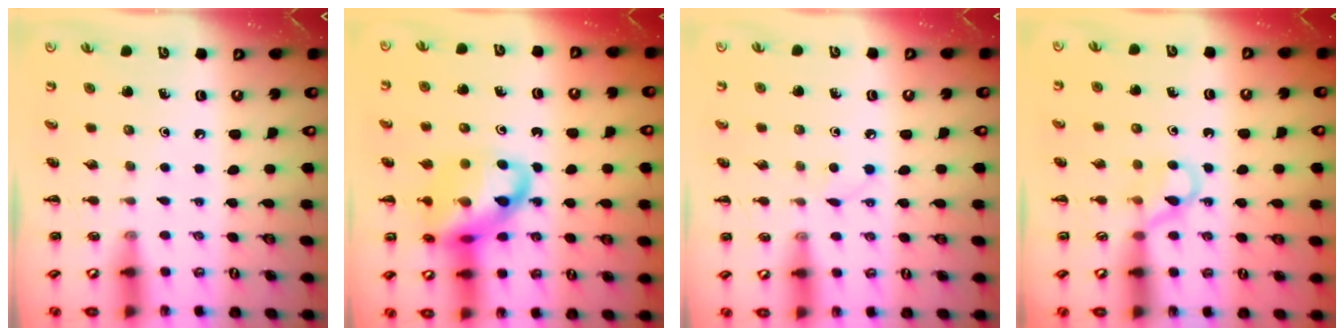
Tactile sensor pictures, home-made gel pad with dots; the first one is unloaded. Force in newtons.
{"total": 14.9, "press": 14.7, "slide": 2.7}
{"total": 2.9, "press": 2.7, "slide": 0.9}
{"total": 4.4, "press": 4.2, "slide": 1.3}